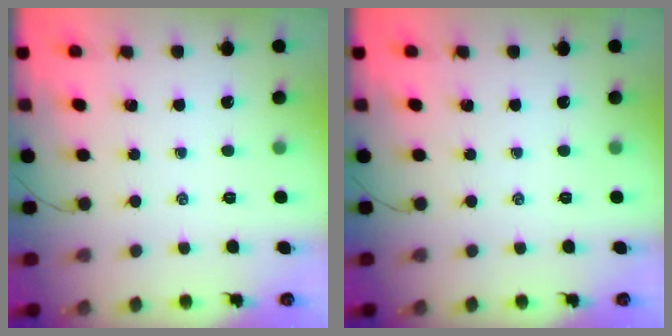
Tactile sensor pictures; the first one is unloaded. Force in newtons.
{"total": 0.0}